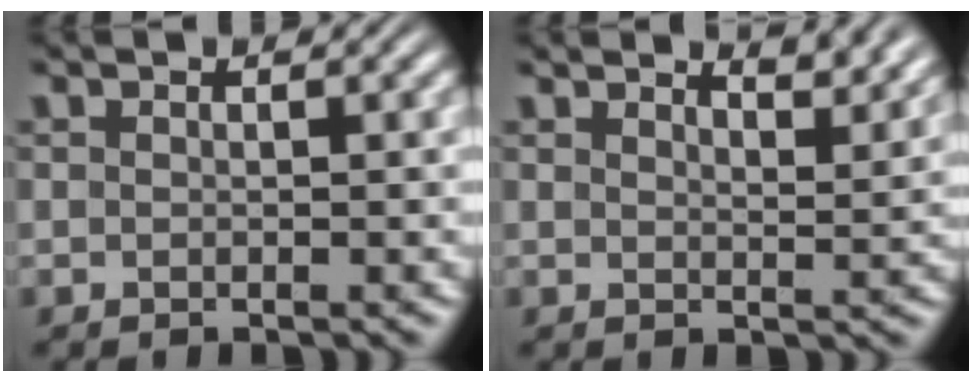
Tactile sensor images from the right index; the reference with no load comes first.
{"total": 3.4, "force": [3.2, 0.1, 1.1], "torque": [-0.013, -0.006, 0.052]}